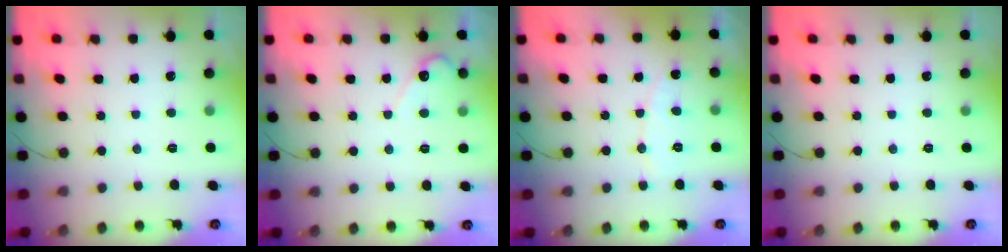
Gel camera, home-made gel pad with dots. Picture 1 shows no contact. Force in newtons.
{"total": 3.0, "press": 3.0, "slide": 0.2}
{"total": 5.2, "press": 5.2, "slide": 0.4}
{"total": 0.0}